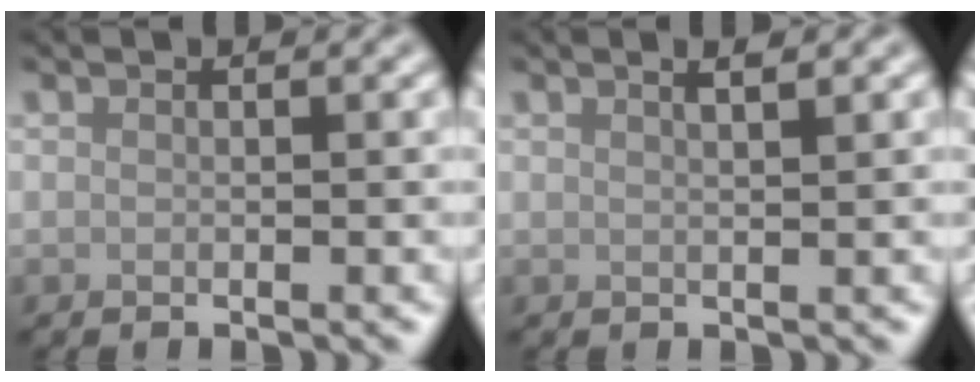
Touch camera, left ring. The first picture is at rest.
{"total": 2.1, "force": [1.2, 0.8, 1.6], "torque": [-0.006, 0.006, -0.002]}